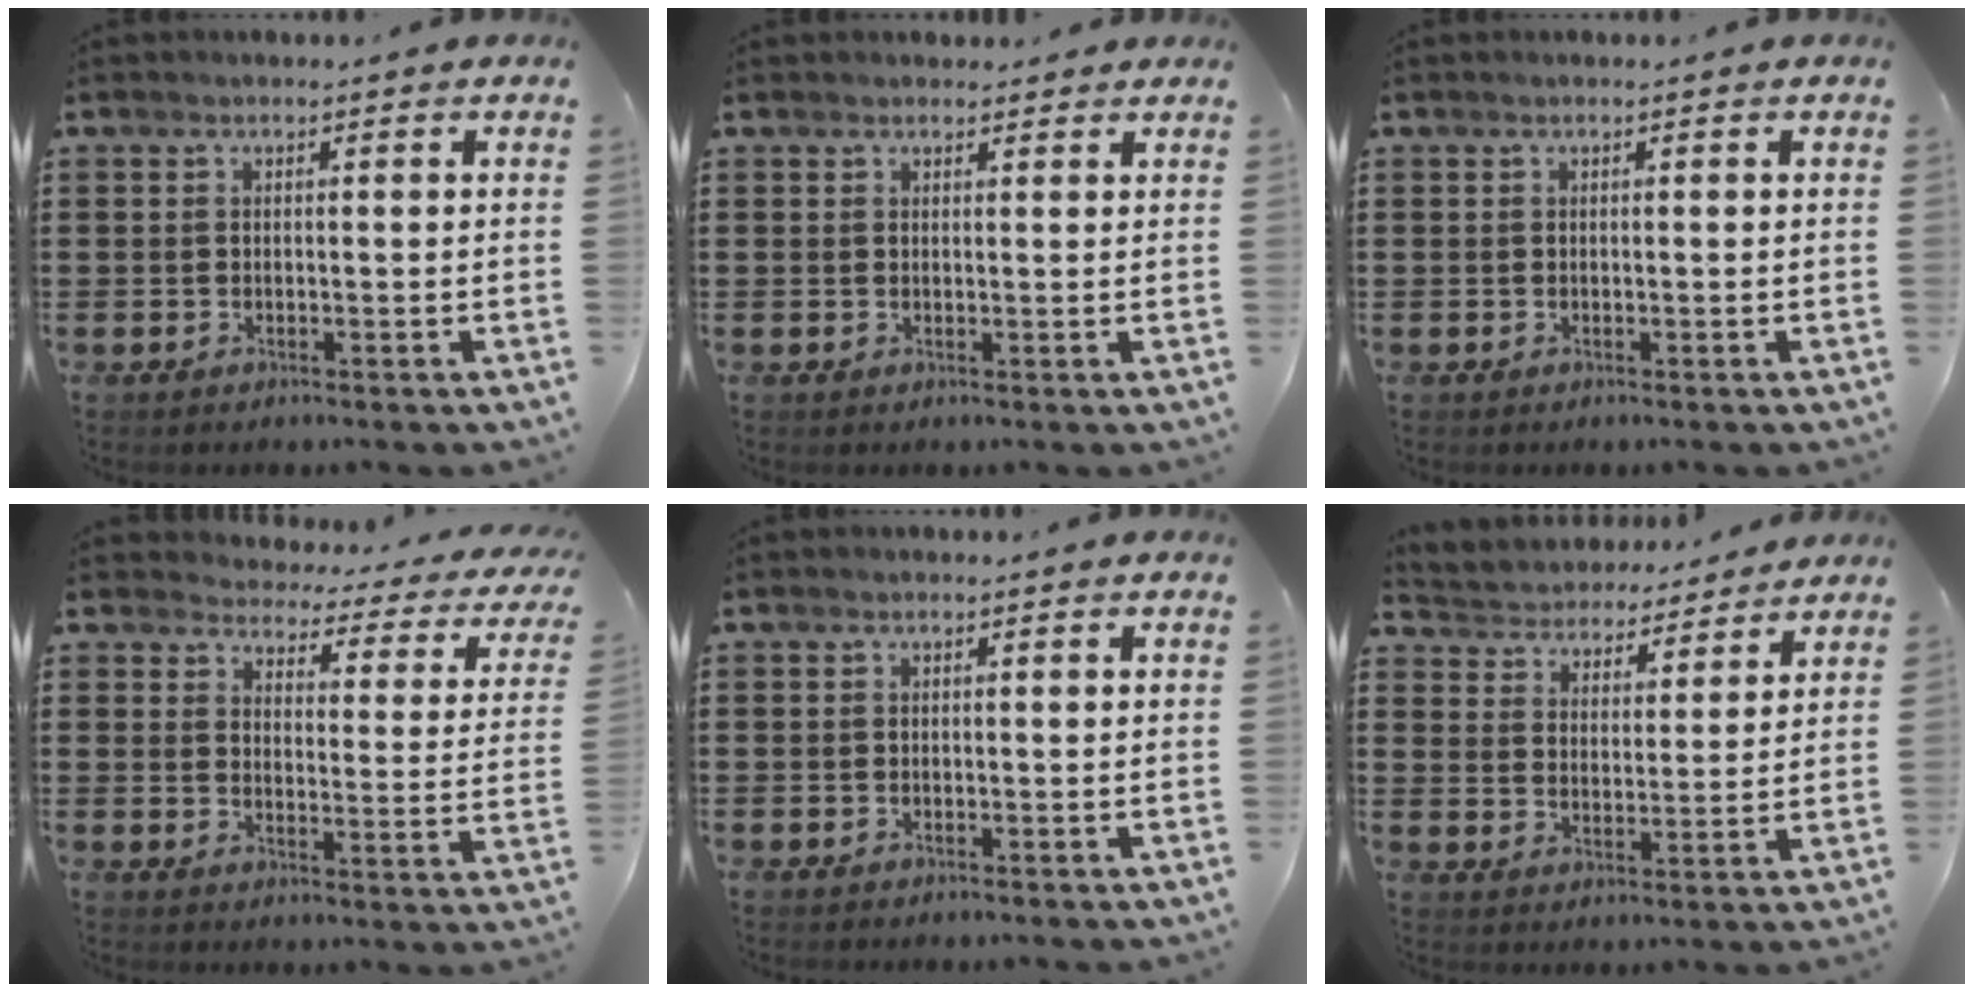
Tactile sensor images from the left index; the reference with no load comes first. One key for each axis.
{"total": 1.4, "fx": 1.3, "fy": 0.4, "fz": 0.2, "tx": -0.005, "ty": 0.004, "tz": 0.026}
{"total": 0.0}
{"total": 2.9, "fx": 2.9, "fy": 0.5, "fz": 0.4, "tx": -0.031, "ty": -0.025, "tz": 0.042}
{"total": 0.0}
{"total": 4.2, "fx": 4.1, "fy": 0.4, "fz": -0.6, "tx": -0.016, "ty": -0.032, "tz": 0.068}